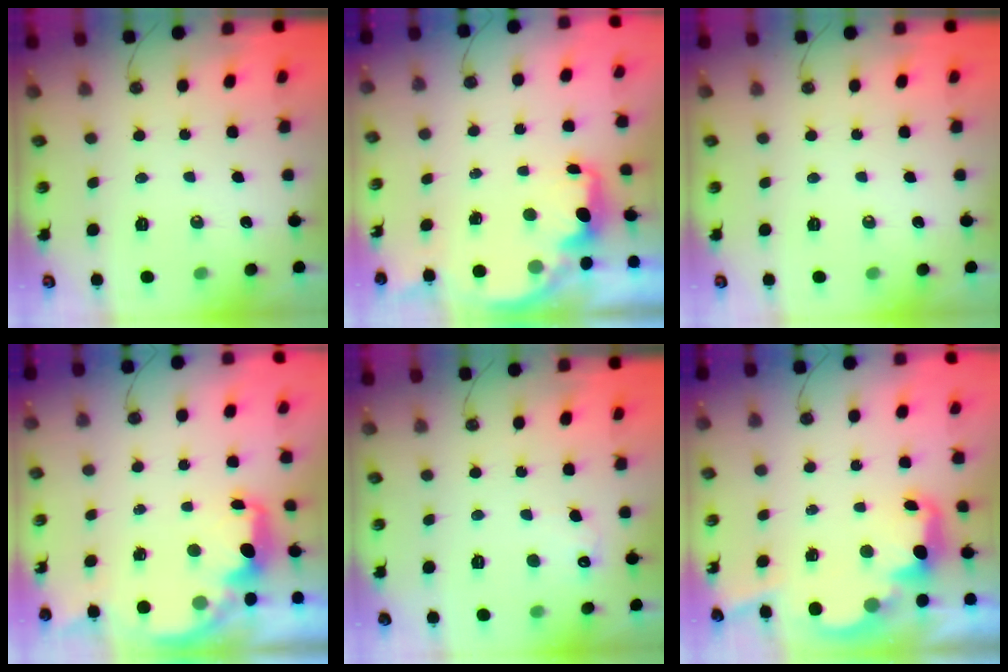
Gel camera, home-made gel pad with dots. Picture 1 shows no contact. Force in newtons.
{"total": 2.4, "press": 2.3, "slide": 0.8}
{"total": 0.0}
{"total": 2.5, "press": 2.3, "slide": 0.7}
{"total": 4.7, "press": 4.6, "slide": 1.1}
{"total": 4.3, "press": 4.2, "slide": 0.5}